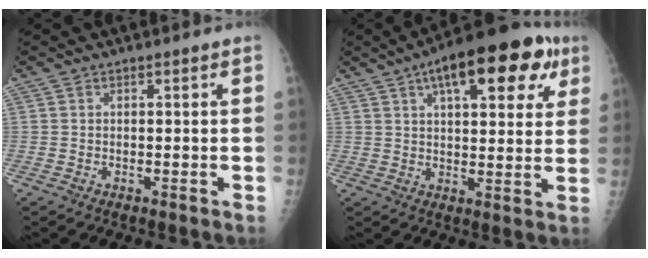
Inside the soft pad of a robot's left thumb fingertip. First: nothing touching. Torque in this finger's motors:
{"motor_torque": [1.44, 1.33, 0.64, 0.02, 0.29]}